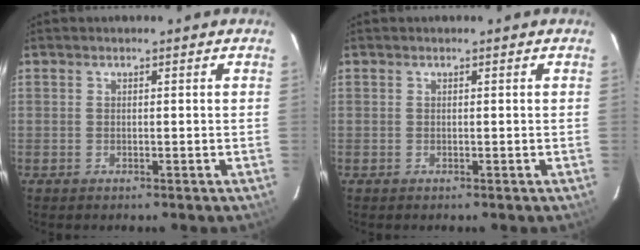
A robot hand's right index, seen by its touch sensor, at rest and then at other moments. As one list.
[{"total": 0.0}]